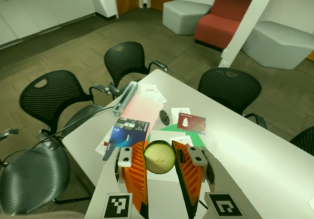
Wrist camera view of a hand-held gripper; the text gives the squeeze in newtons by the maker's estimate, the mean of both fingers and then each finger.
{"total": 11.0, "left": 11.0, "right": 10.9}